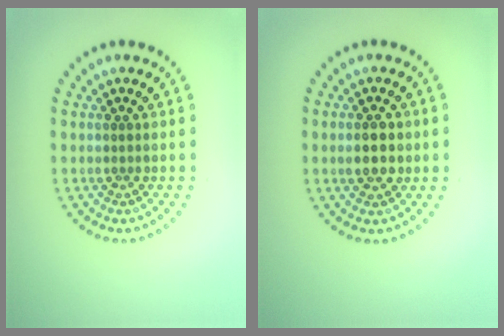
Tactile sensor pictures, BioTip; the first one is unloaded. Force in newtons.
{"total": 2.7, "press": 2.7, "slide": 0.1}